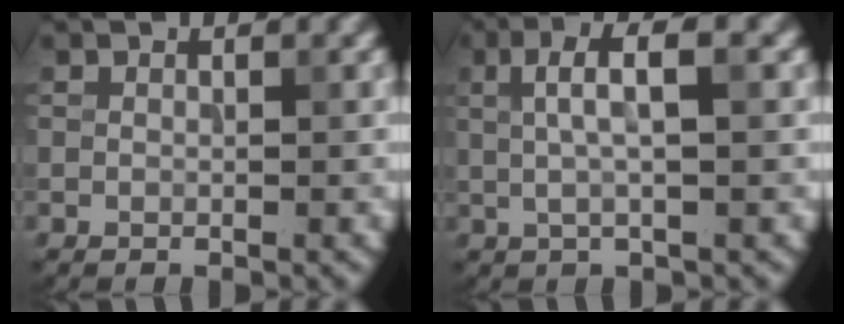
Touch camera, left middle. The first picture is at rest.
{"total": 4.2, "force": [1.0, 1.0, 4.0], "torque": [-0.072, 0.010, 0.016]}